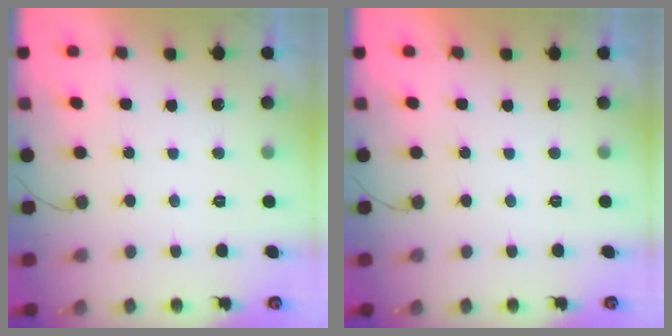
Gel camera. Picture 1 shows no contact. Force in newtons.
{"total": 1.6, "press": 1.6, "slide": 0.0}